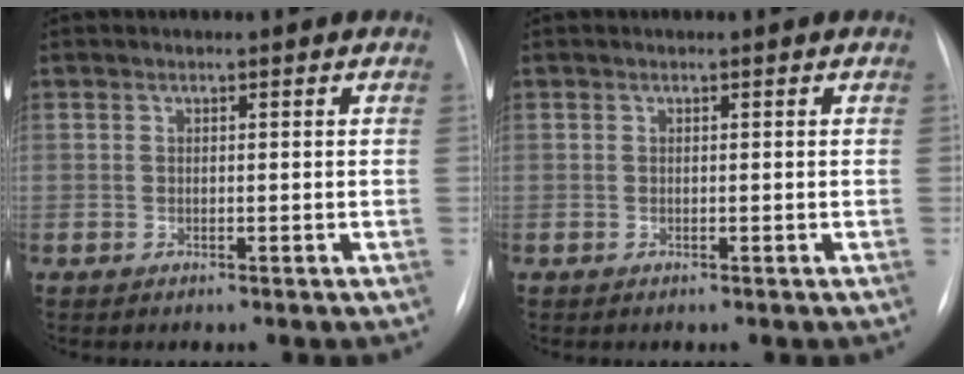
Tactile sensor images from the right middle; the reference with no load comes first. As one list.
[{"total": 0.0}]